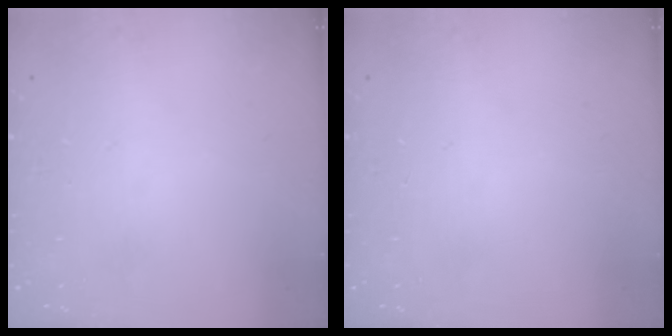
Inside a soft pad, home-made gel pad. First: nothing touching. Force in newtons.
{"total": 0.0}